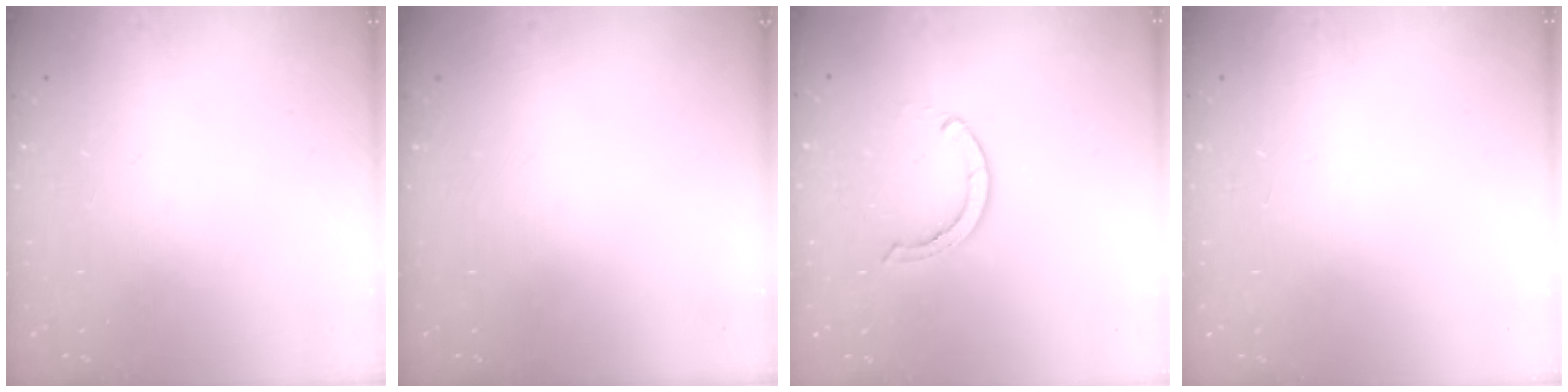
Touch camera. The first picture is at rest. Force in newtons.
{"total": 0.0}
{"total": 2.9, "press": 2.9, "slide": 0.1}
{"total": 2.6, "press": 2.6, "slide": 0.2}